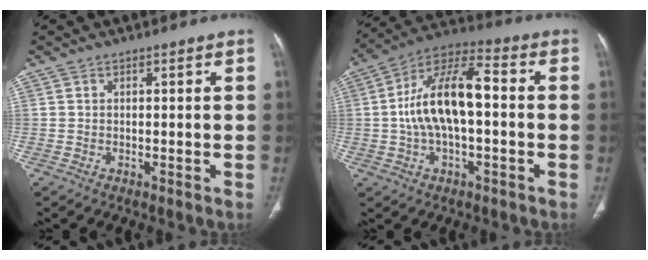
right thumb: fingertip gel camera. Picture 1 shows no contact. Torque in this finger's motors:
{"motor_torque": [0.14, 0.62, 1.55, -0.58, 0.49]}